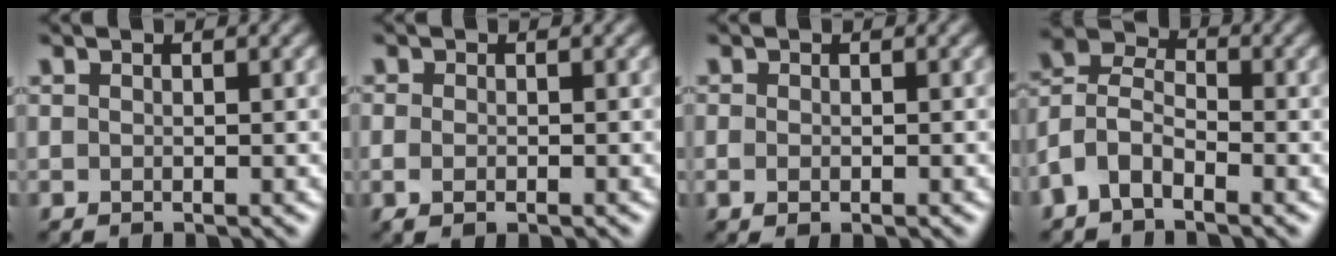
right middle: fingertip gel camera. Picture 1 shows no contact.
{"total": 1.6, "force": [-0.5, 0.7, 1.3], "torque": [-0.026, -0.007, -0.008]}
{"total": 1.2, "force": [-0.4, 0.6, 1.0], "torque": [-0.022, -0.007, -0.006]}
{"total": 4.8, "force": [-2.5, 2.7, 3.0], "torque": [-0.064, 0.011, -0.066]}